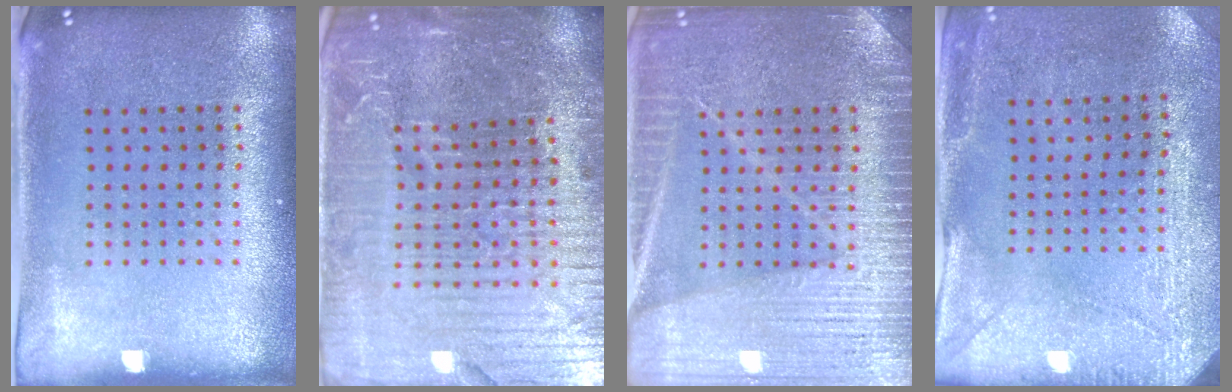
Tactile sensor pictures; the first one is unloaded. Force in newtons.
{"total": 6.4, "press": 5.7, "slide": 3.0}
{"total": 3.9, "press": 3.9, "slide": 0.5}
{"total": 2.9, "press": 2.6, "slide": 1.3}